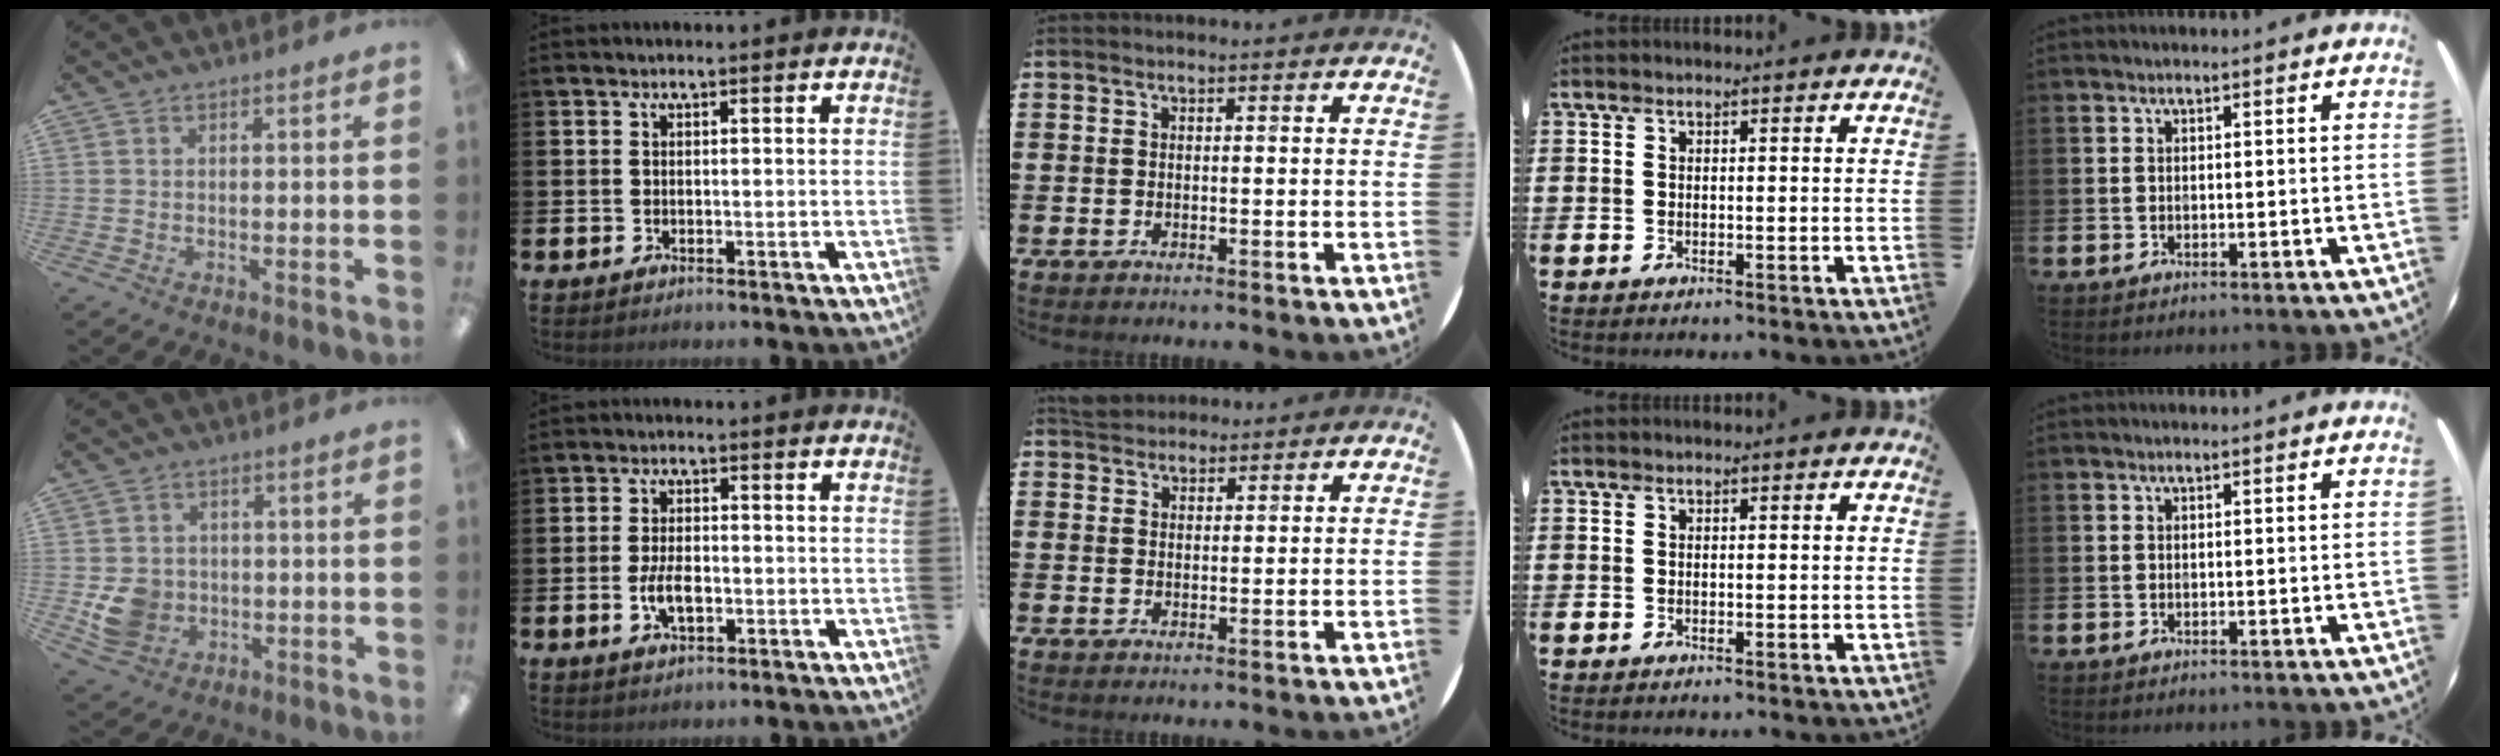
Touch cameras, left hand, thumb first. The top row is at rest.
{"thumb": {"total": 7.3, "force": [-1.1, 6.9, 2.4], "torque": [-0.038, 0.010, -0.013]}, "index": {"total": 4.1, "force": [-0.9, 2.1, 3.4], "torque": [-0.053, 0.001, -0.016]}, "middle": {"total": 2.8, "force": [2.6, 0.8, -0.1], "torque": [0.004, -0.002, 0.050]}}